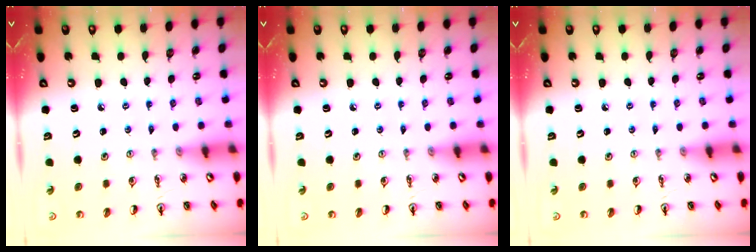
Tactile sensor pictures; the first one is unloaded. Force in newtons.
{"total": 0.0}
{"total": 0.0}